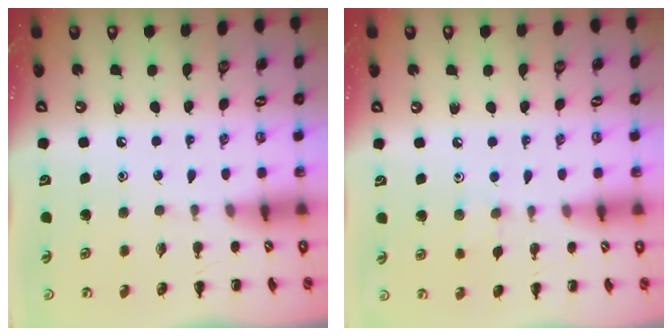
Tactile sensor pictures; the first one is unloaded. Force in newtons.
{"total": 5.9, "press": 5.6, "slide": 2.0}